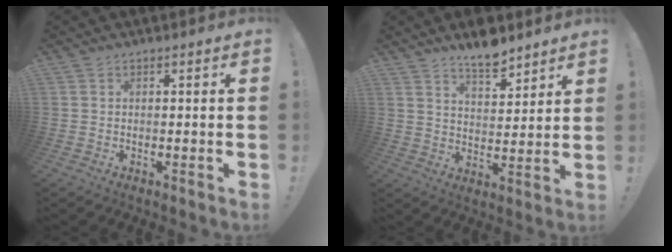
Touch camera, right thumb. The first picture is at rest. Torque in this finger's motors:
{"motor_torque": [0.32, 1.67, 0.30, -0.12, 0.00]}